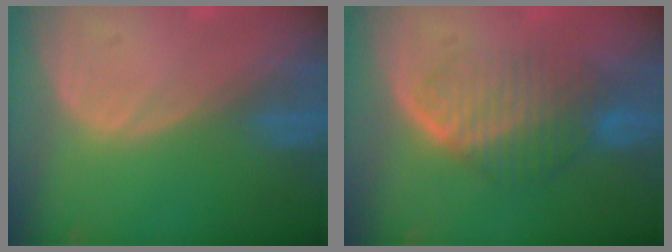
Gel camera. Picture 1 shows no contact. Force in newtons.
{"total": 6.7, "press": 6.4, "slide": 2.0}